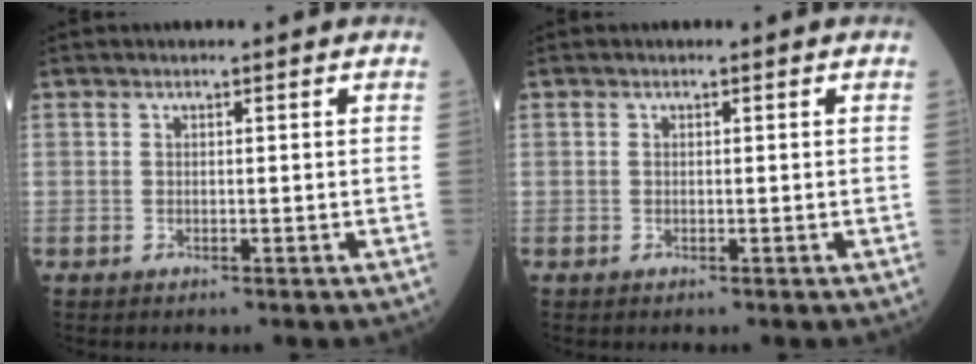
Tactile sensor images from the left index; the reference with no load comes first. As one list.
[{"total": 0.0}]